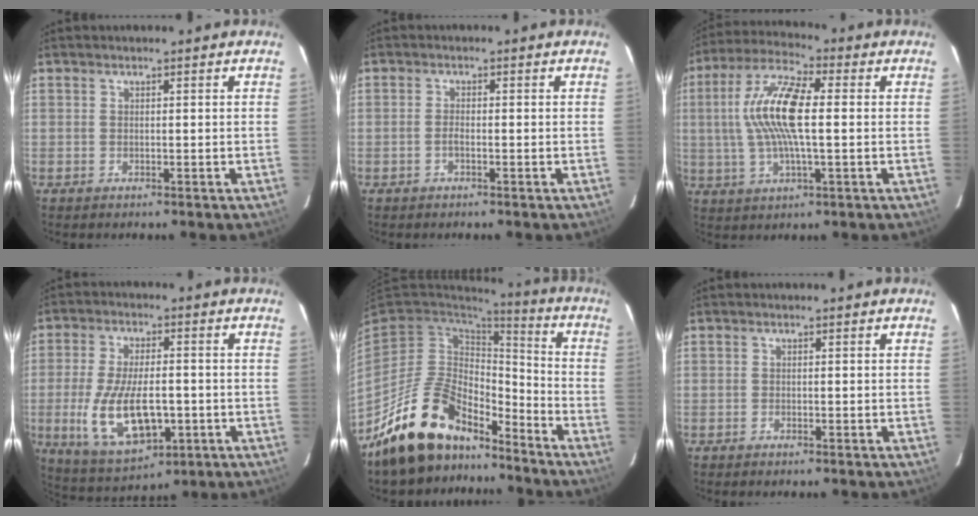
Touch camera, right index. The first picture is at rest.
{"total": 1.3, "force": [-0.6, 0.4, 1.1], "torque": [-0.024, 0.003, -0.013]}
{"total": 13.6, "force": [1.1, 3.8, 13.0], "torque": [-0.262, 0.014, 0.015]}
{"total": 15.1, "force": [-3.4, 6.9, 13.0], "torque": [-0.265, -0.022, -0.044]}
{"total": 18.0, "force": [-14.0, 8.2, 7.6], "torque": [-0.167, 0.019, -0.234]}
{"total": 0.6, "force": [-0.6, 0.1, 0.2], "torque": [-0.005, -0.001, -0.011]}